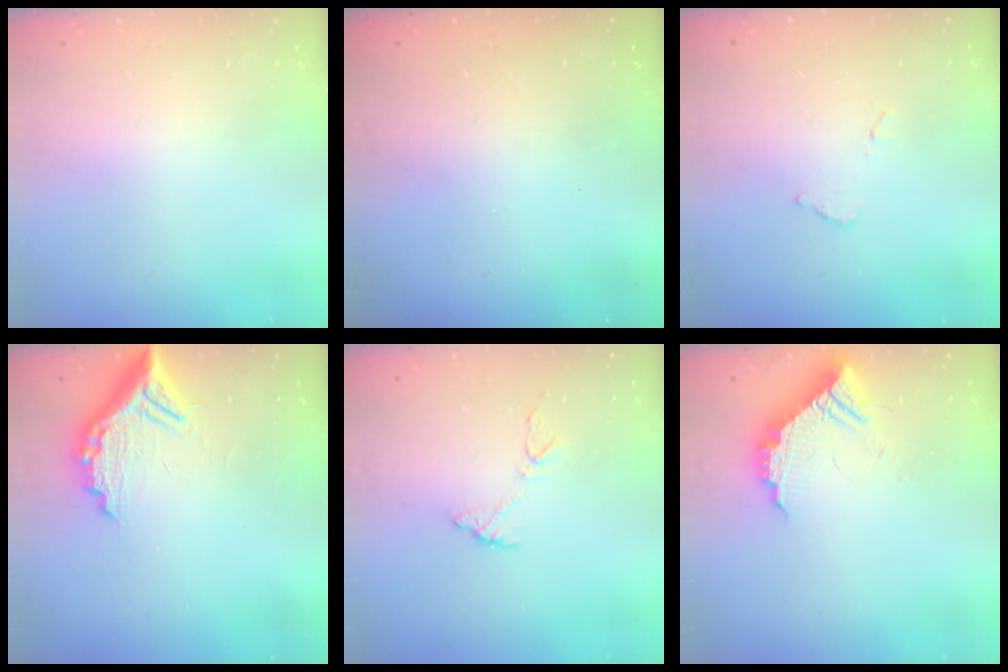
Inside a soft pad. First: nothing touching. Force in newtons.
{"total": 3.2, "press": 3.2, "slide": 0.1}
{"total": 5.8, "press": 5.8, "slide": 0.2}
{"total": 11.6, "press": 11.5, "slide": 1.0}
{"total": 7.4, "press": 7.3, "slide": 0.7}
{"total": 11.1, "press": 11.1, "slide": 0.8}